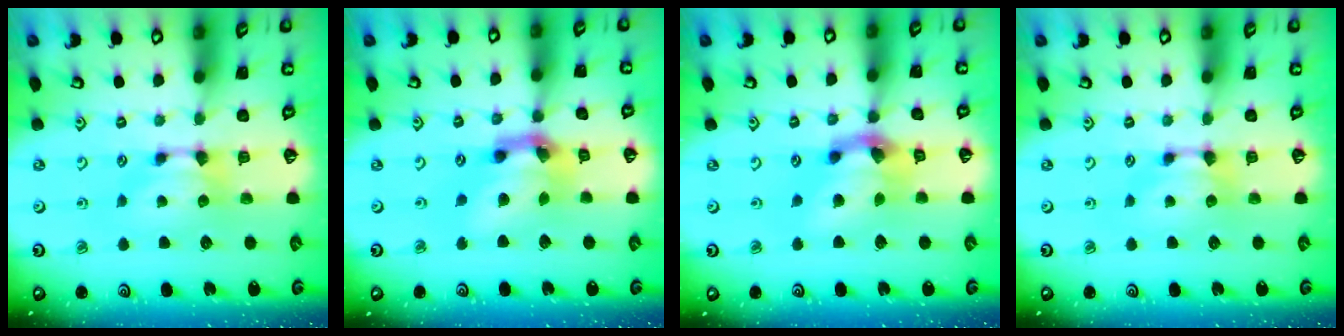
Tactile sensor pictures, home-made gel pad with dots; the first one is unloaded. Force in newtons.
{"total": 8.2, "press": 7.9, "slide": 2.3}
{"total": 6.5, "press": 6.0, "slide": 2.3}
{"total": 0.0}